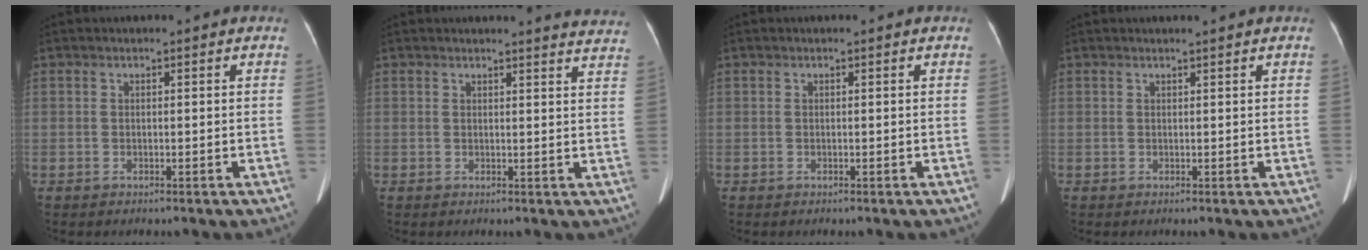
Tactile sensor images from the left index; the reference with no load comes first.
{"total": 8.6, "force": [8.5, 0.3, 1.2], "torque": [0.007, -0.043, 0.062]}
{"total": 0.0}
{"total": 1.3, "force": [1.1, -0.2, 0.5], "torque": [-0.010, 0.006, 0.020]}